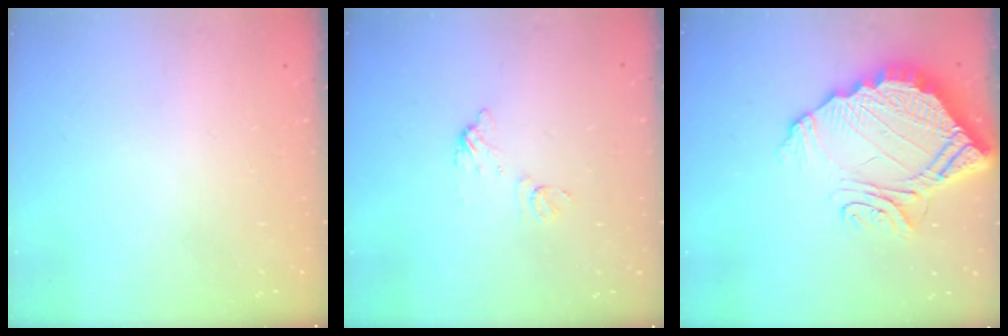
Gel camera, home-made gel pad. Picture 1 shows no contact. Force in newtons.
{"total": 6.9, "press": 6.8, "slide": 0.5}
{"total": 17.1, "press": 17.0, "slide": 1.5}